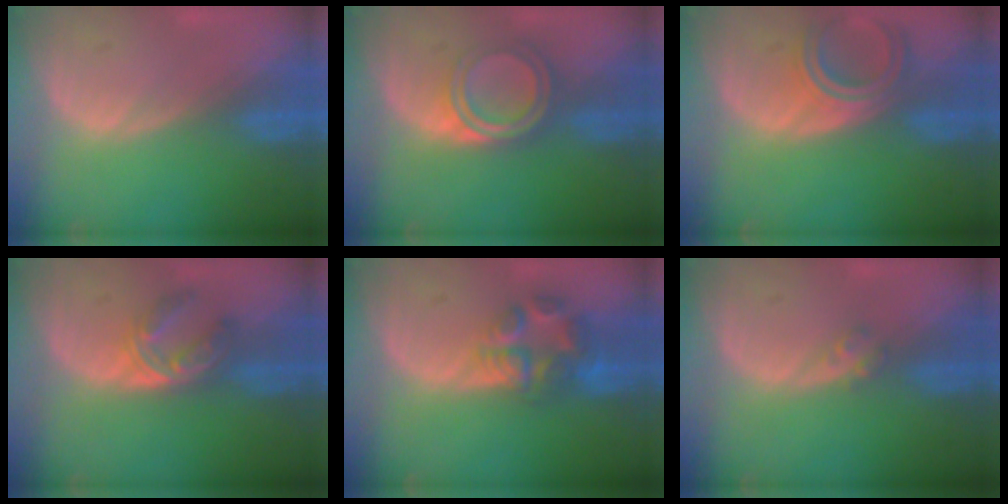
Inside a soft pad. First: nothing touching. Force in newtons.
{"total": 5.3, "press": 5.0, "slide": 1.8}
{"total": 5.9, "press": 5.3, "slide": 2.6}
{"total": 6.0, "press": 5.0, "slide": 3.3}
{"total": 6.8, "press": 6.3, "slide": 2.6}
{"total": 1.6, "press": 1.4, "slide": 0.8}